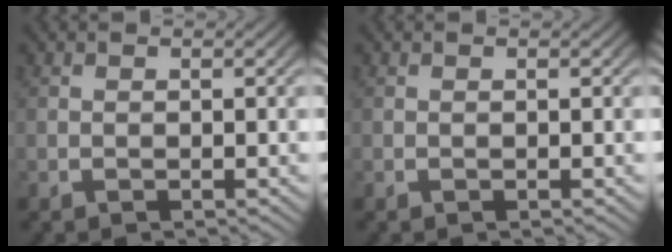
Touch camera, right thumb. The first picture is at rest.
{"total": 0.0}